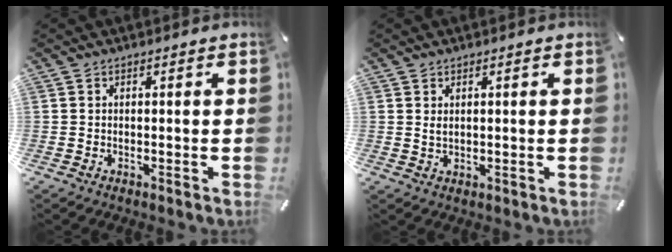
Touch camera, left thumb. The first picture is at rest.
{"total": 1.1, "force": [0.7, 0.5, 0.7], "torque": [-0.017, -0.001, 0.014]}